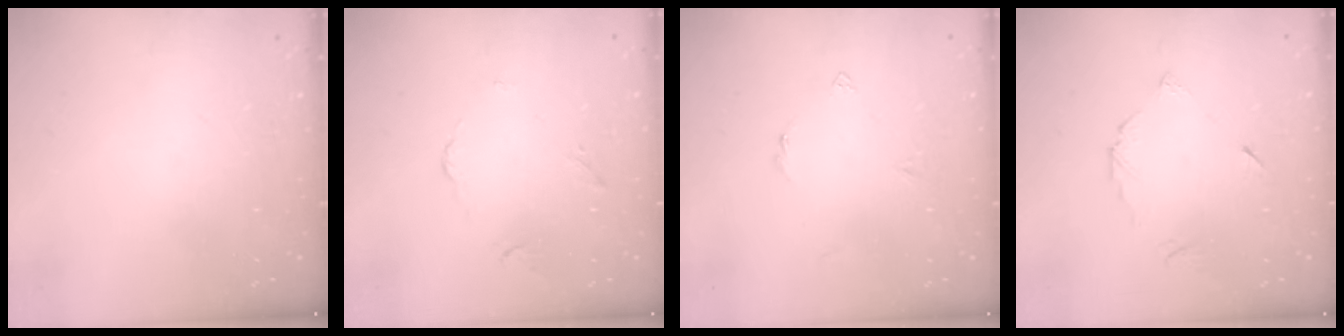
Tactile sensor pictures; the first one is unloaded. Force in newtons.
{"total": 2.7, "press": 2.7, "slide": 0.5}
{"total": 2.5, "press": 2.4, "slide": 0.5}
{"total": 4.0, "press": 3.9, "slide": 0.5}